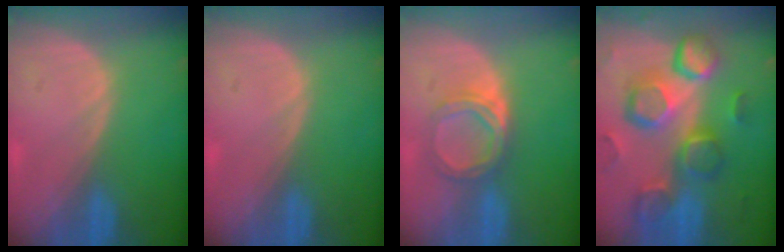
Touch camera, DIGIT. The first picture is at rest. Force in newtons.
{"total": 0.0}
{"total": 5.4, "press": 4.8, "slide": 2.5}
{"total": 12.8, "press": 11.2, "slide": 6.2}